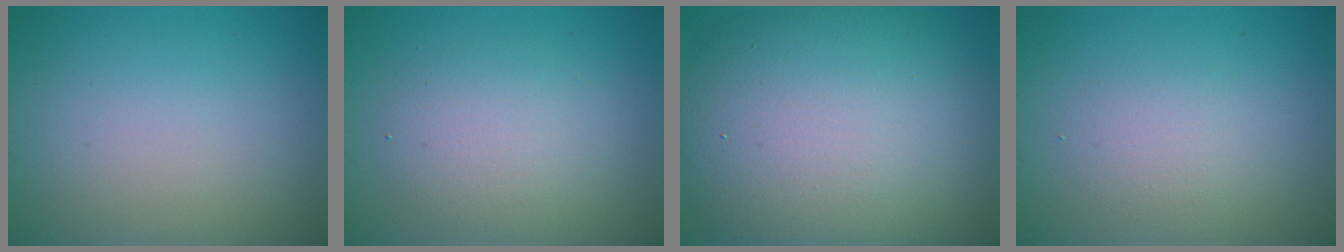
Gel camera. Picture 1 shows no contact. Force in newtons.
{"total": 3.4, "press": 3.4, "slide": 0.2}
{"total": 13.7, "press": 13.7, "slide": 0.7}
{"total": 2.0, "press": 2.0, "slide": 0.1}